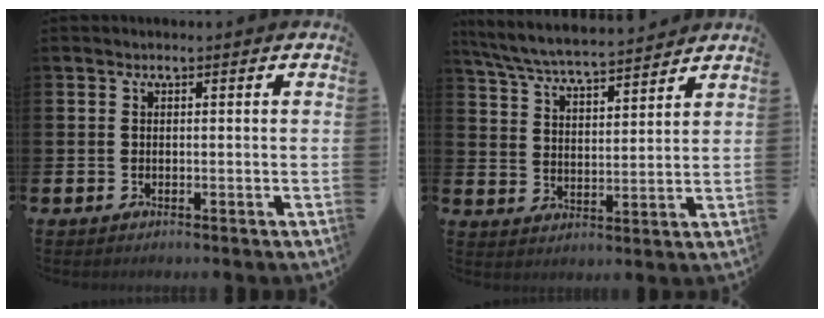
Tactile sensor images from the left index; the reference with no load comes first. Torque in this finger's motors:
{"motor_torque": [0.31, -0.99, 0.64, 0.21]}